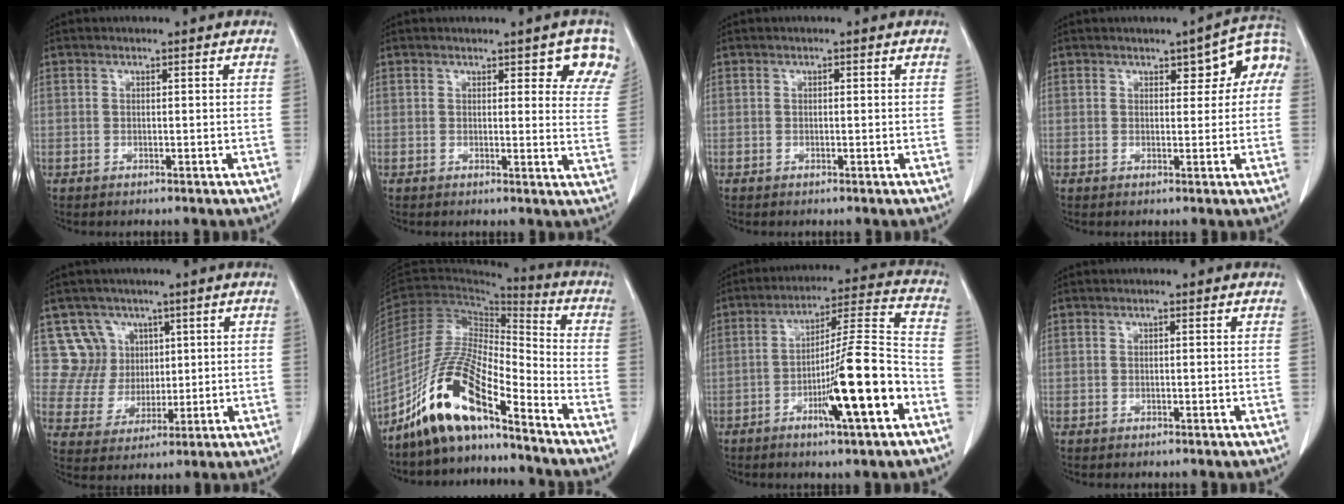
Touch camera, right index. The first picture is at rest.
{"total": 7.7, "force": [5.3, 2.3, 5.0], "torque": [-0.043, -0.013, 0.044]}
{"total": 0.0}
{"total": 5.9, "force": [1.8, 2.3, 5.2], "torque": [-0.057, 0.026, 0.019]}
{"total": 7.7, "force": [3.6, 6.8, -0.4], "torque": [0.012, 0.014, 0.074]}
{"total": 13.5, "force": [-9.9, 2.3, 8.9], "torque": [-0.180, 0.006, -0.183]}
{"total": 14.7, "force": [-5.7, 0.3, 13.5], "torque": [-0.218, -0.002, -0.092]}
{"total": 0.0}